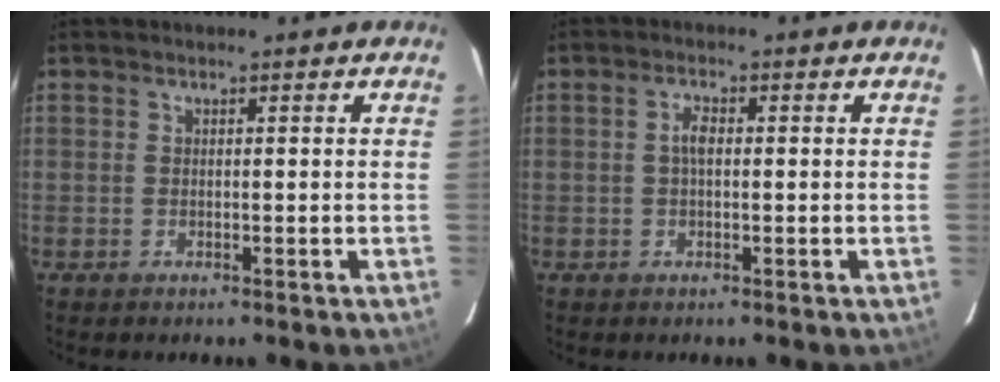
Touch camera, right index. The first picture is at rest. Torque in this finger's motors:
{"motor_torque": [0.12, -0.01, 0.07, 0.05]}